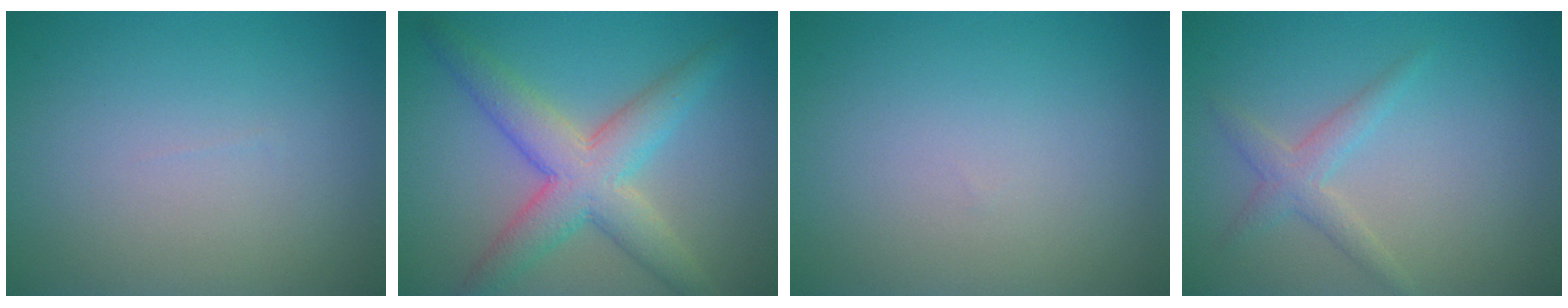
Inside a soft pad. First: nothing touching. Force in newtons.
{"total": 6.2, "press": 6.2, "slide": 0.2}
{"total": 0.0}
{"total": 2.1, "press": 2.1, "slide": 0.1}